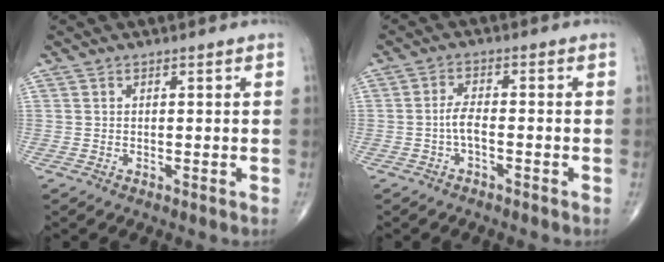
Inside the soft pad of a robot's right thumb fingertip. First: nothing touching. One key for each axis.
{"total": 3.1, "fx": -1.1, "fy": 1.2, "fz": 2.6, "tx": -0.053, "ty": 0.012, "tz": -0.022}